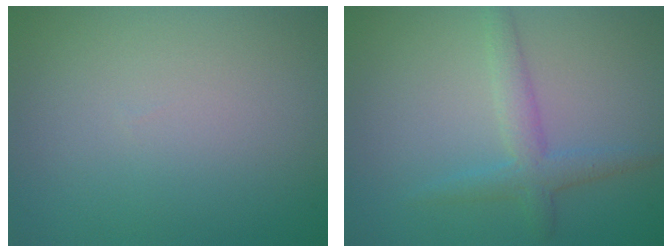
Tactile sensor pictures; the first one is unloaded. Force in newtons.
{"total": 2.7, "press": 2.7, "slide": 0.2}